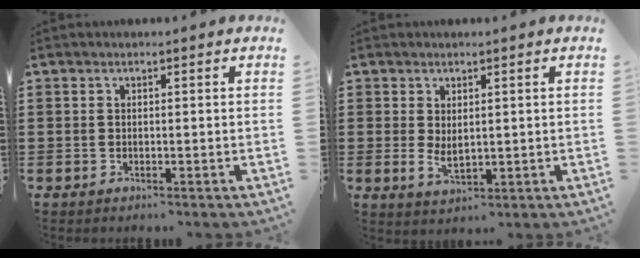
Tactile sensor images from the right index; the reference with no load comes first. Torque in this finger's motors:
{"motor_torque": [0.60, 1.53, -0.06, -0.01]}